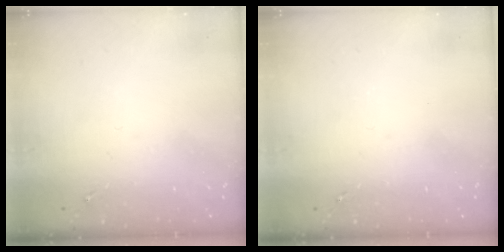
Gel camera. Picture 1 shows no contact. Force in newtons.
{"total": 0.0}